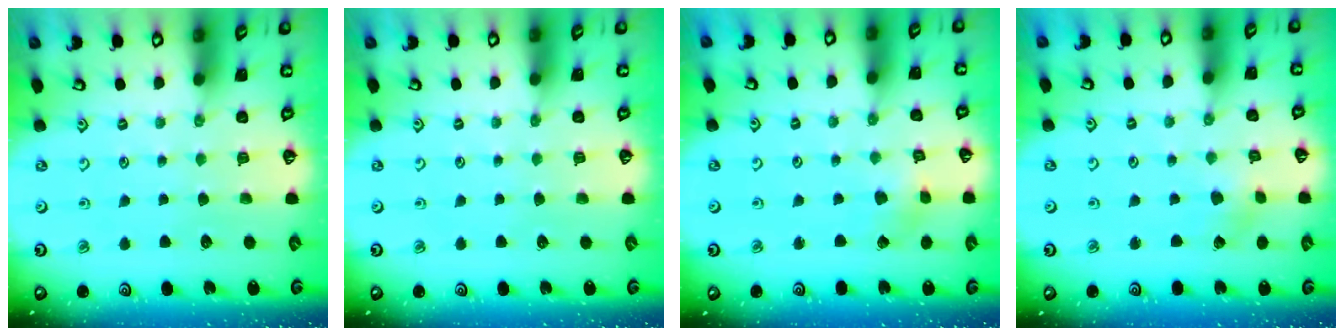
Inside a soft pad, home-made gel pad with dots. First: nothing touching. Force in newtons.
{"total": 0.0}
{"total": 2.6, "press": 2.6, "slide": 0.3}
{"total": 2.1, "press": 2.1, "slide": 0.2}